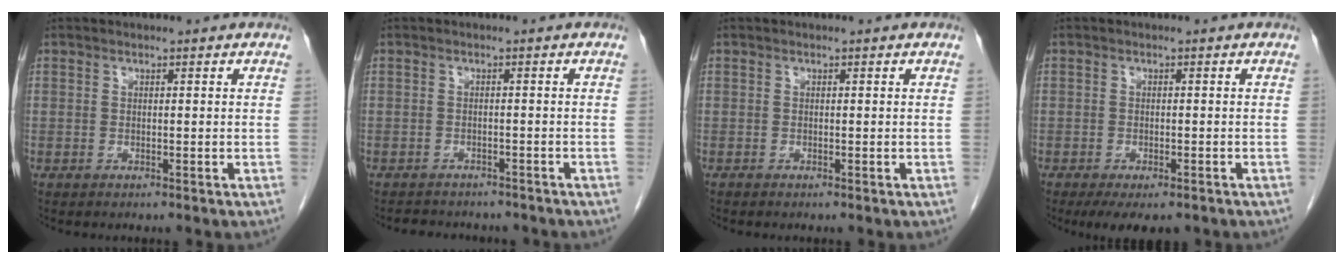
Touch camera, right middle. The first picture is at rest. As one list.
[{"total": 7.0, "force": [-6.2, 2.6, 2.0], "torque": [-0.029, 0.004, -0.074]}, {"total": 0.0}, {"total": 5.8, "force": [-4.2, 2.4, 3.3], "torque": [-0.046, -0.009, -0.060]}]